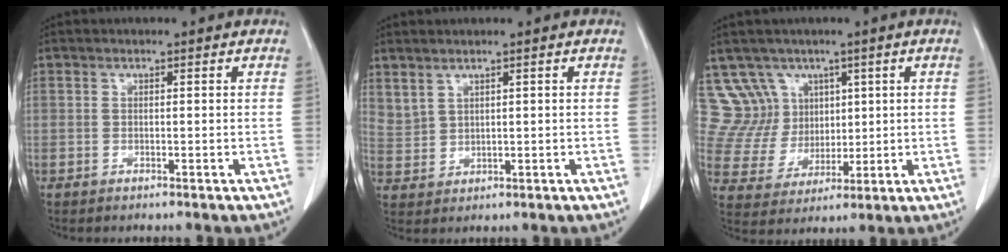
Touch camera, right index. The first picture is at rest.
{"total": 2.9, "force": [2.4, 1.4, 1.0], "torque": [-0.021, -0.001, 0.059]}
{"total": 8.9, "force": [4.8, 7.4, -0.1], "torque": [-0.001, 0.035, 0.103]}